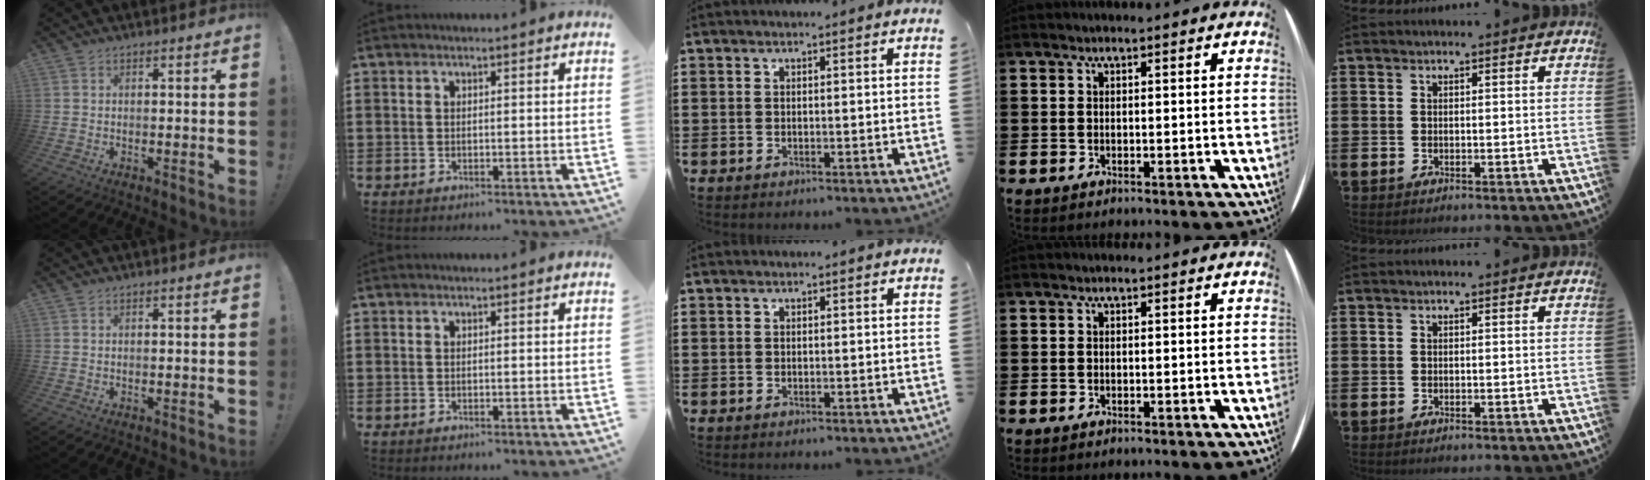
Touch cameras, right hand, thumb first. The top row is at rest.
{}